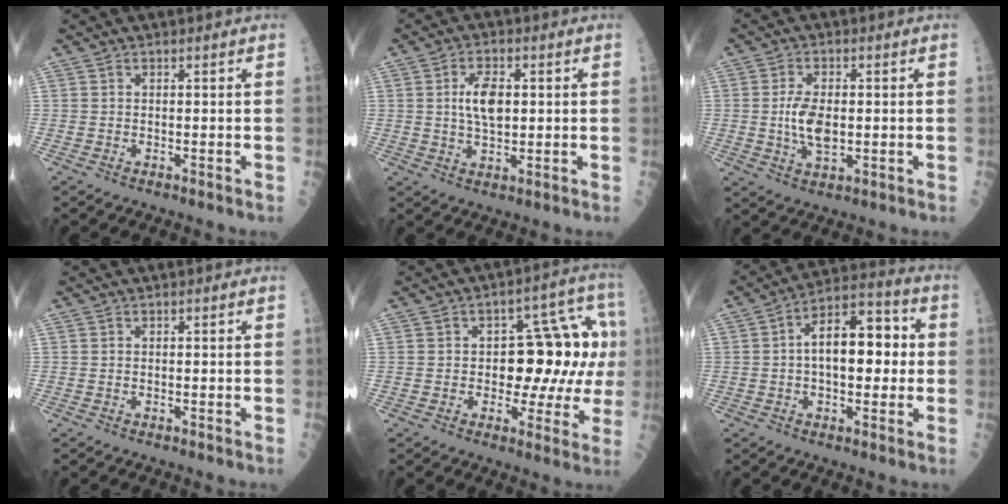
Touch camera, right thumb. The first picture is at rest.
{"total": 6.6, "force": [0.9, 3.4, 5.6], "torque": [-0.092, -0.001, 0.016]}
{"total": 6.9, "force": [-0.2, 3.5, 5.9], "torque": [-0.109, -0.005, -0.003]}
{"total": 0.0}
{"total": 14.5, "force": [0.7, 8.0, 12.1], "torque": [-0.106, 0.036, 0.010]}
{"total": 14.2, "force": [0.9, 7.5, 12.0], "torque": [-0.156, 0.033, 0.004]}